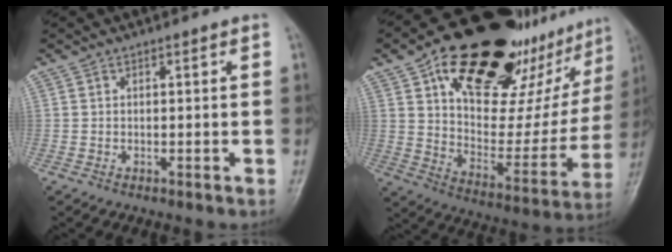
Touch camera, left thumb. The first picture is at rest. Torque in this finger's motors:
{"motor_torque": [2.47, 2.55, 1.62, -1.15, 0.22]}